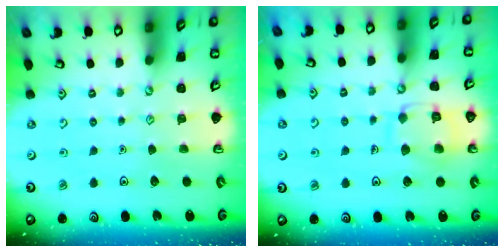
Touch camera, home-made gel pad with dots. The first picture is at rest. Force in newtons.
{"total": 11.1, "press": 11.1, "slide": 0.8}